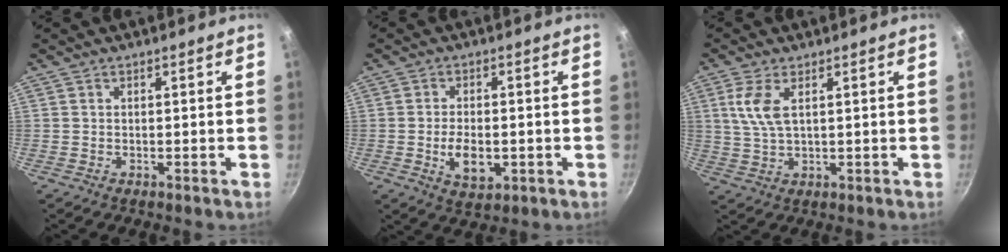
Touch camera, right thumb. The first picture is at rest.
{"total": 6.7, "force": [-1.4, 3.8, 5.3], "torque": [-0.084, 0.000, -0.017]}
{"total": 5.9, "force": [1.9, 2.5, 4.9], "torque": [-0.106, -0.004, 0.041]}